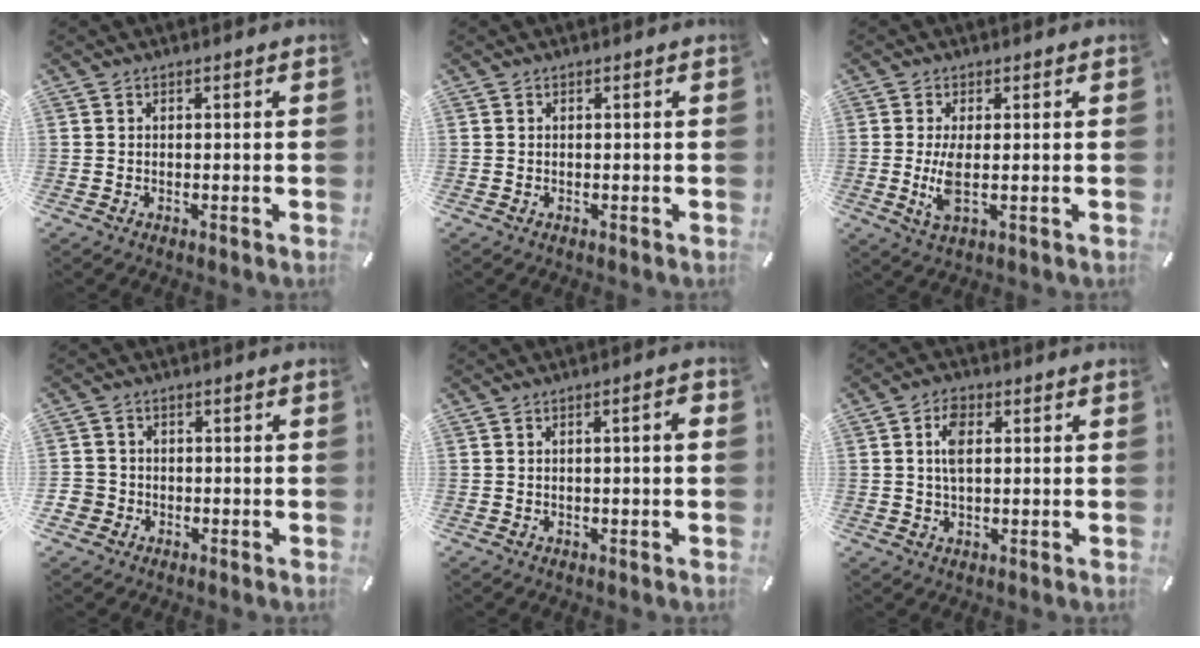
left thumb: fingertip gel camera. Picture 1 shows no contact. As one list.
[{"total": 0.0}, {"total": 5.9, "force": [-0.1, 1.9, 5.6], "torque": [-0.127, -0.014, -0.004]}, {"total": 3.4, "force": [-1.3, 3.1, 0.6], "torque": [-0.015, 0.004, -0.027]}, {"total": 2.8, "force": [0.2, 0.3, 2.8], "torque": [-0.049, 0.003, 0.000]}, {"total": 5.2, "force": [1.2, 2.9, 4.2], "torque": [-0.089, 0.004, 0.015]}]